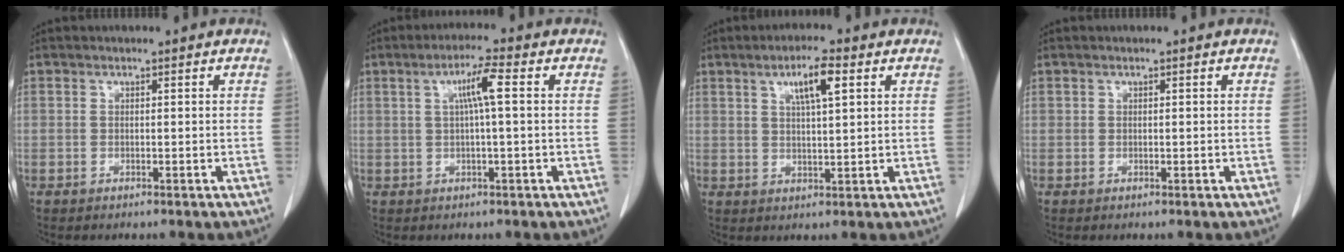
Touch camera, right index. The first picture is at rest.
{"total": 4.8, "force": [1.1, 0.0, 4.7], "torque": [-0.085, 0.010, 0.020]}
{"total": 5.8, "force": [2.6, 0.7, 5.1], "torque": [-0.091, 0.005, 0.045]}
{"total": 0.0}